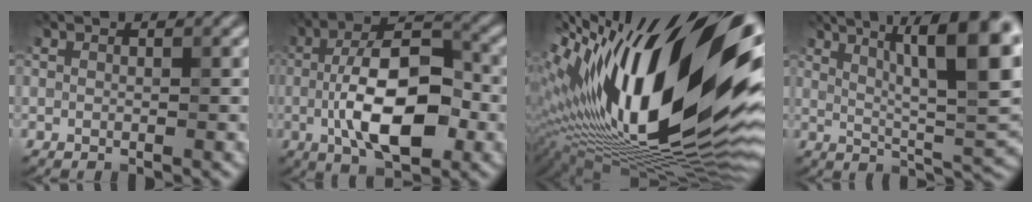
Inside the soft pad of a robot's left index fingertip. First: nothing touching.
{"total": 9.2, "force": [-2.3, 4.0, 7.9], "torque": [-0.135, 0.010, -0.046]}
{"total": 20.6, "force": [3.1, 7.8, 18.9], "torque": [-0.328, -0.002, 0.034]}
{"total": 11.3, "force": [4.6, 2.9, 9.9], "torque": [-0.129, 0.011, 0.071]}